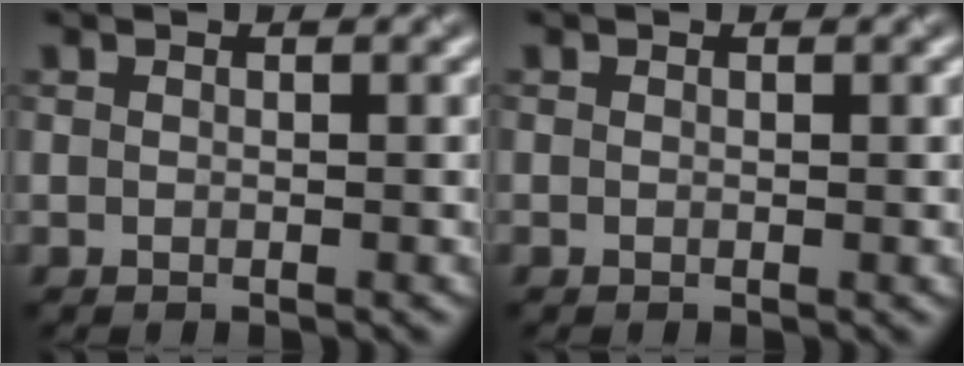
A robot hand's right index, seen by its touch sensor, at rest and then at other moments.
{"total": 0.0}